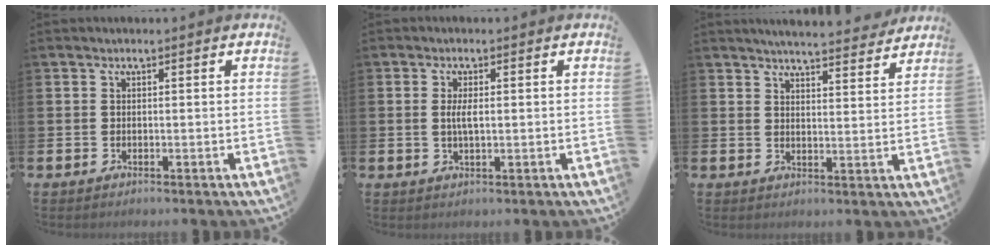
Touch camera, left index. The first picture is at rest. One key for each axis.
{"total": 2.4, "fx": 0.3, "fy": 0.8, "fz": 2.2, "tx": -0.042, "ty": 0.001, "tz": 0.003}
{"total": 5.2, "fx": 5.2, "fy": 0.2, "fz": 0.8, "tx": -0.021, "ty": -0.034, "tz": 0.090}